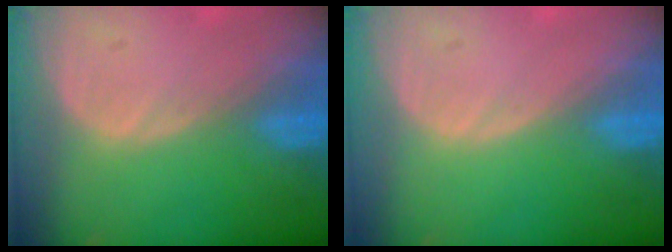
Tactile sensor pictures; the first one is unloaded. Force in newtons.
{"total": 0.0}